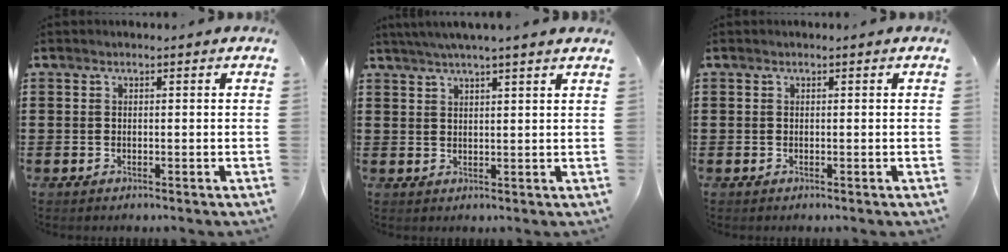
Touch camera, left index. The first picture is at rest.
{"total": 3.3, "force": [2.9, -0.6, 1.5], "torque": [-0.035, -0.001, 0.052]}
{"total": 0.0}